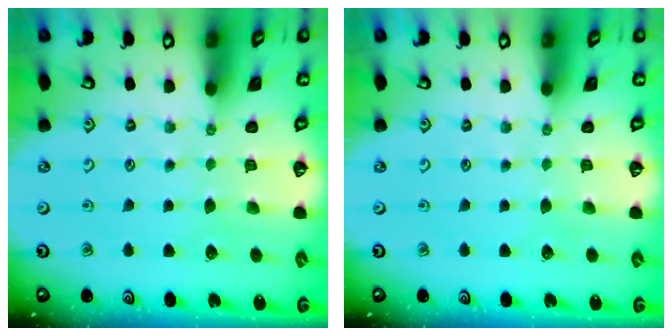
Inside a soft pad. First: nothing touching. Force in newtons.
{"total": 0.0}